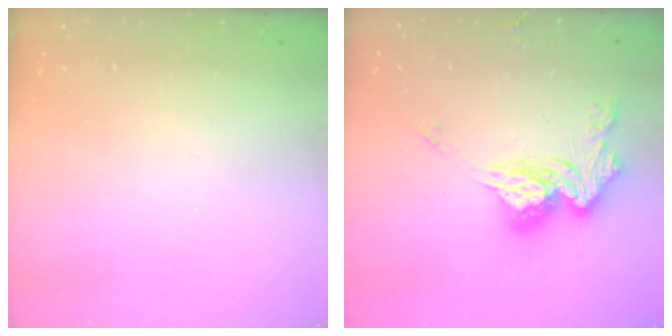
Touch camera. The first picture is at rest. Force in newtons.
{"total": 14.1, "press": 14.1, "slide": 0.2}